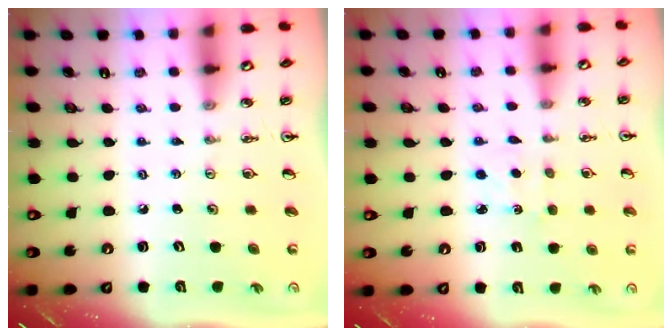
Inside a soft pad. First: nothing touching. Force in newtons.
{"total": 2.2, "press": 2.2, "slide": 0.3}